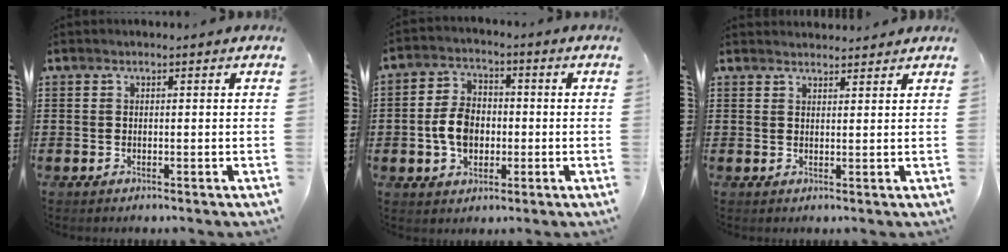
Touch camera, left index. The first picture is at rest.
{"total": 6.6, "force": [-1.0, 4.7, 4.6], "torque": [-0.100, 0.003, -0.025]}
{"total": 1.9, "force": [1.9, 0.2, 0.1], "torque": [-0.006, -0.002, 0.038]}